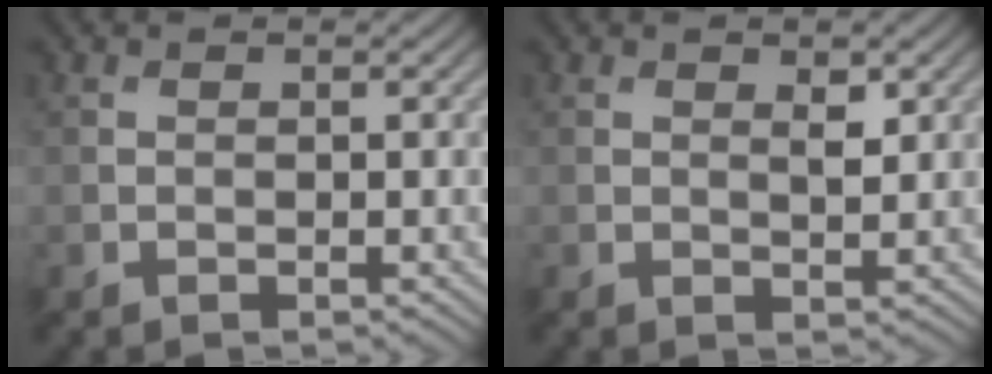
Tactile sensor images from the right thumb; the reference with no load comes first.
{"total": 1.7, "force": [0.8, 0.5, 1.4], "torque": [-0.024, -0.005, 0.015]}